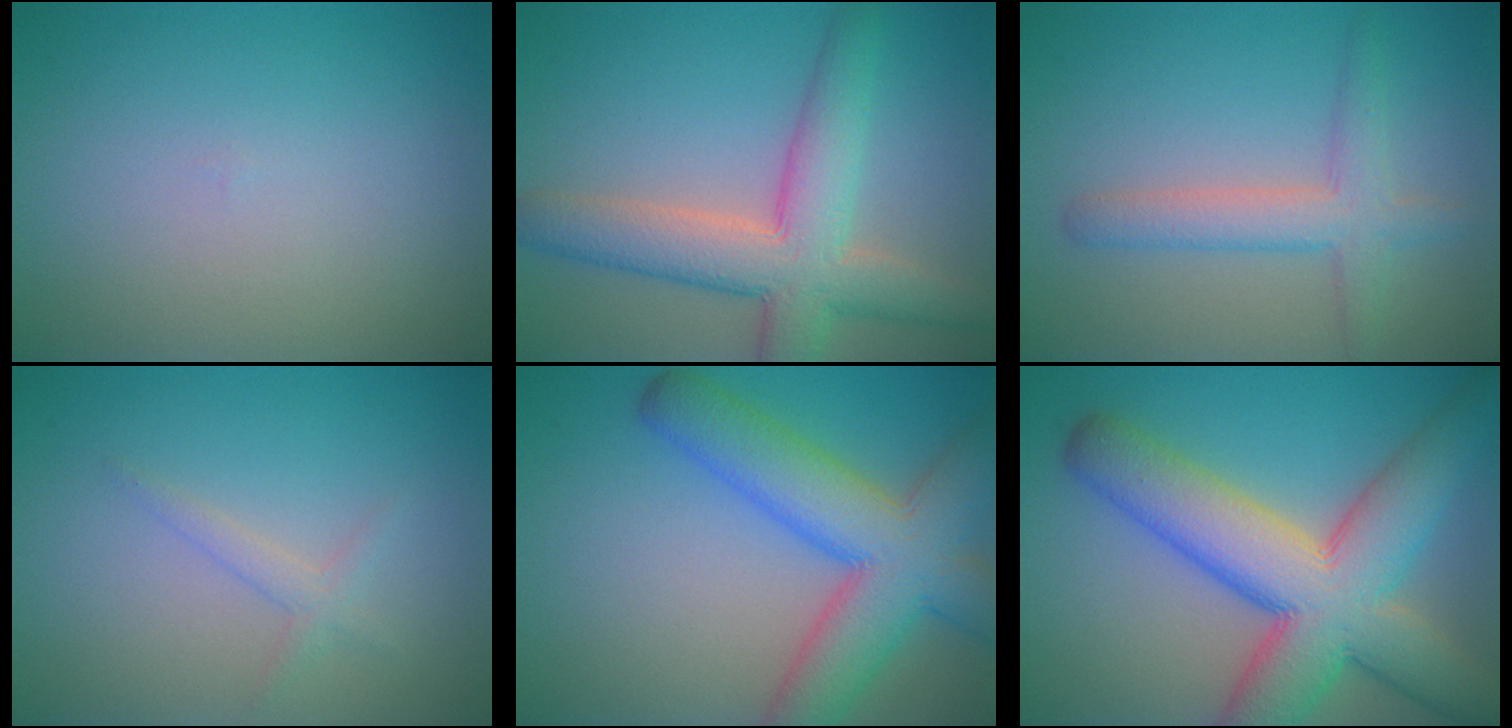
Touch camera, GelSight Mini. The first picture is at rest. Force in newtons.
{"total": 7.2, "press": 7.2, "slide": 0.4}
{"total": 3.5, "press": 3.5, "slide": 0.2}
{"total": 1.3, "press": 1.3, "slide": 0.1}
{"total": 9.0, "press": 9.0, "slide": 0.4}
{"total": 11.6, "press": 11.6, "slide": 0.7}